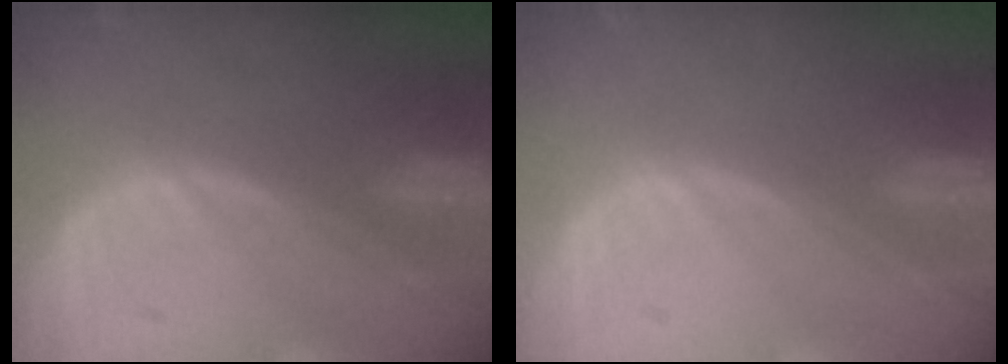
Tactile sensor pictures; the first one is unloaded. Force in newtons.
{"total": 0.0}